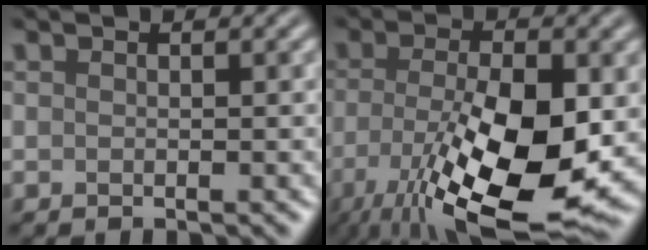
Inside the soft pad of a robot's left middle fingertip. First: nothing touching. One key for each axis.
{"total": 12.4, "fx": -4.1, "fy": 4.3, "fz": 10.8, "tx": -0.205, "ty": -0.029, "tz": -0.062}